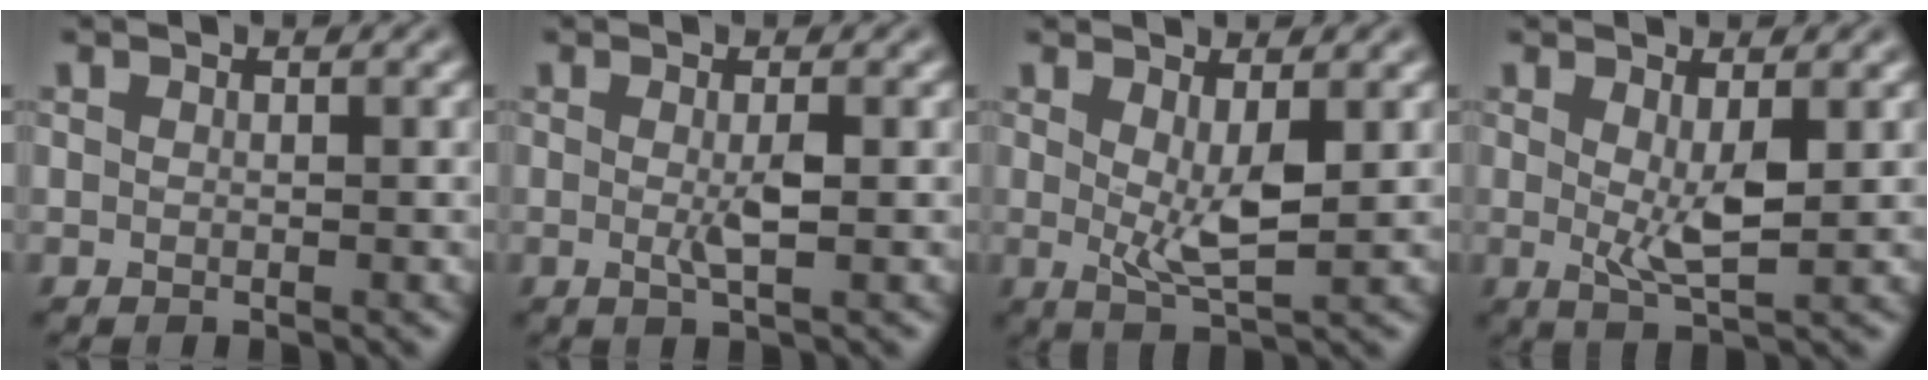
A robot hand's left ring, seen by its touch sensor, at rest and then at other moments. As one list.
[{"total": 1.8, "force": [-0.5, 0.2, 1.7], "torque": [-0.035, -0.004, -0.008]}, {"total": 3.7, "force": [0.3, 1.1, 3.6], "torque": [-0.066, -0.012, 0.011]}, {"total": 3.4, "force": [0.1, 0.9, 3.3], "torque": [-0.062, -0.011, 0.008]}]